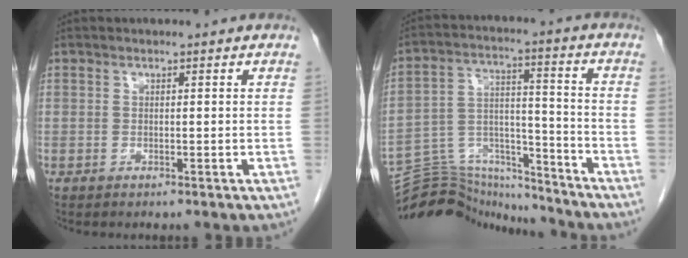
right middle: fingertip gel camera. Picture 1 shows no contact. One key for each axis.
{"total": 15.3, "fx": -15.2, "fy": 2.1, "fz": 1.1, "tx": -0.019, "ty": 0.047, "tz": -0.248}